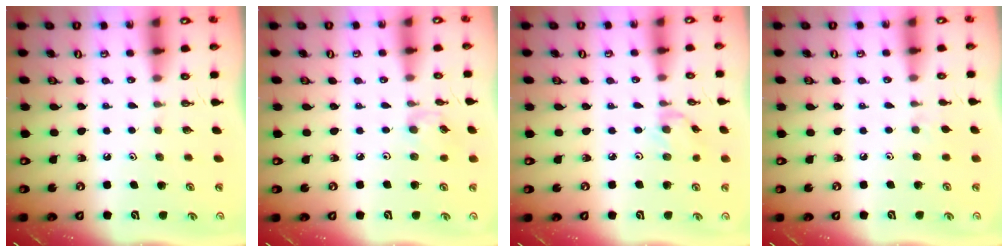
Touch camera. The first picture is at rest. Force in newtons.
{"total": 2.7, "press": 2.7, "slide": 0.1}
{"total": 1.1, "press": 1.1, "slide": 0.3}
{"total": 2.2, "press": 2.1, "slide": 0.4}